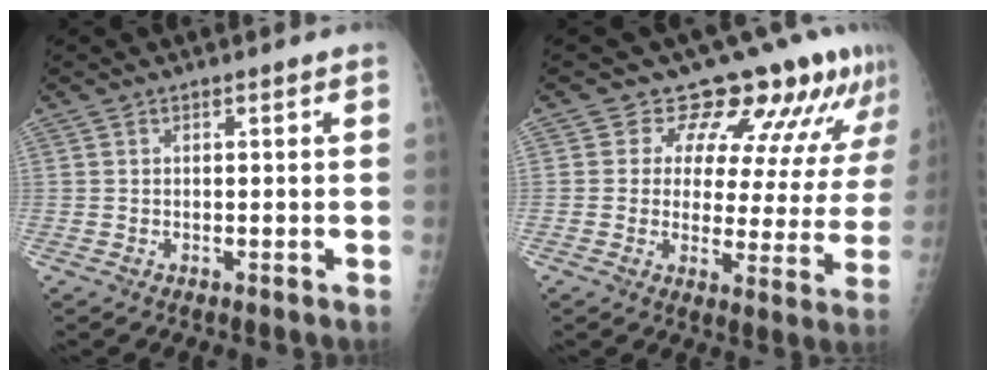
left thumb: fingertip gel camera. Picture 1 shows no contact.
{"total": 14.8, "force": [12.1, 6.3, 5.7], "torque": [-0.024, -0.069, 0.131]}